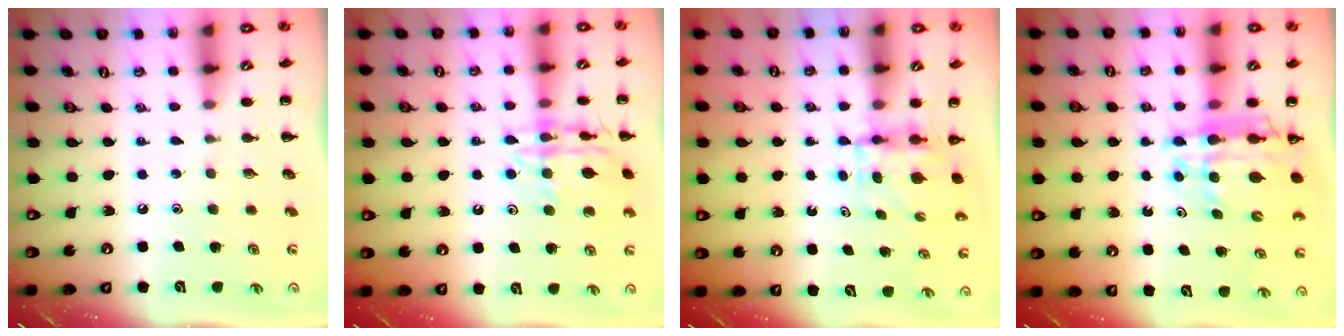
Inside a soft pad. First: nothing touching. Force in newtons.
{"total": 14.3, "press": 14.3, "slide": 1.1}
{"total": 3.9, "press": 3.9, "slide": 0.3}
{"total": 12.1, "press": 11.7, "slide": 3.3}